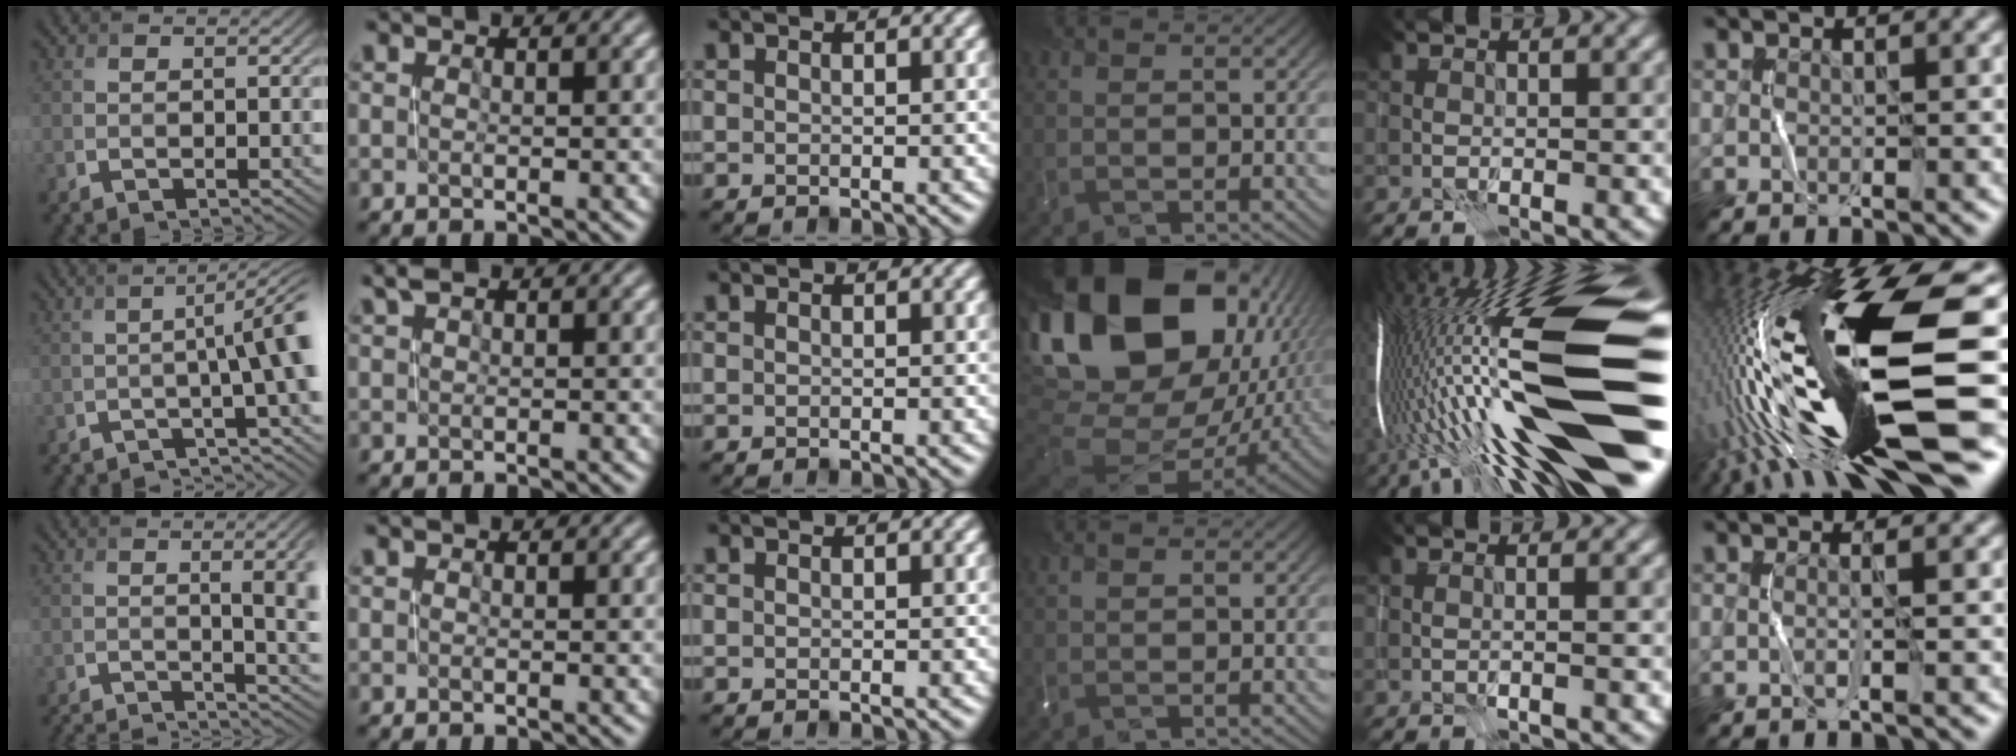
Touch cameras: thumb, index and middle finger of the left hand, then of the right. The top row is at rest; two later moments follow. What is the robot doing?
{"motion": "open", "object": "stapler"}